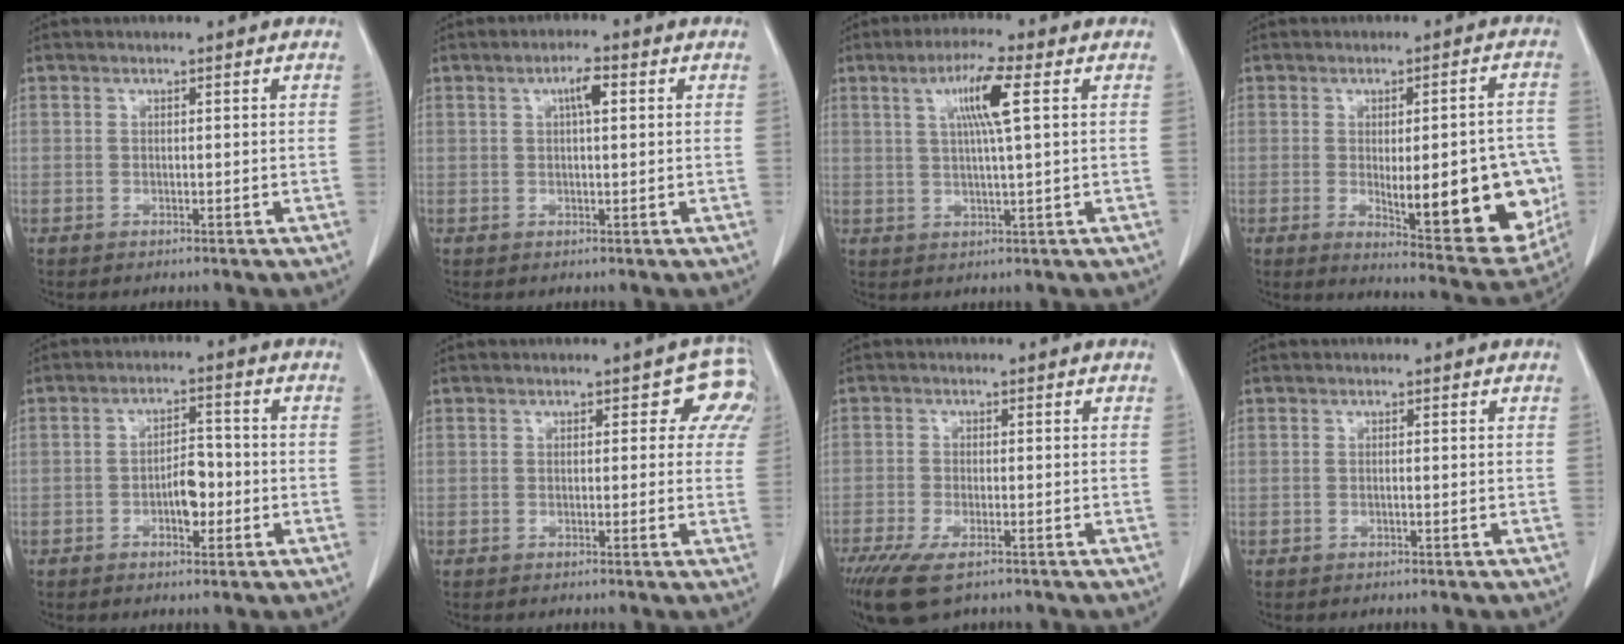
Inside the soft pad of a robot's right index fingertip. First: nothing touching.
{"total": 3.1, "force": [0.9, 0.6, 2.9], "torque": [-0.051, 0.006, 0.015]}
{"total": 7.0, "force": [2.2, -0.3, 6.7], "torque": [-0.123, 0.005, 0.039]}
{"total": 18.2, "force": [-3.2, 5.2, 17.2], "torque": [-0.154, 0.008, -0.010]}
{"total": 4.4, "force": [-1.3, 2.0, 3.8], "torque": [-0.056, 0.012, -0.019]}
{"total": 4.5, "force": [2.1, 3.2, 2.3], "torque": [0.001, 0.004, 0.003]}
{"total": 8.6, "force": [-6.1, 2.4, 5.6], "torque": [-0.097, -0.020, -0.101]}
{"total": 0.0}